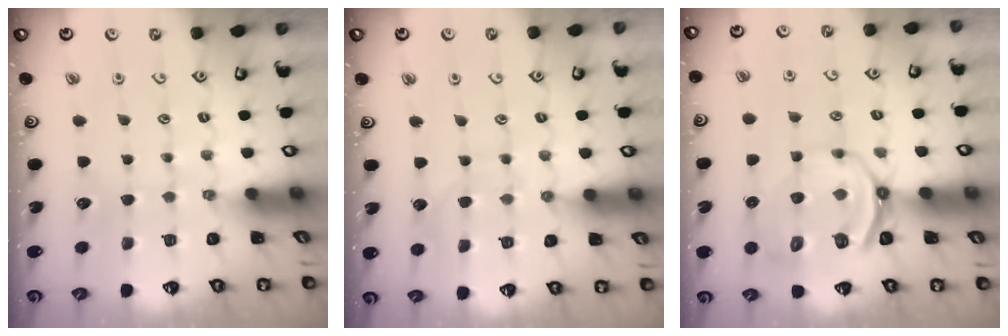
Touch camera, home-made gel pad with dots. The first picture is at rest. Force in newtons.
{"total": 6.4, "press": 6.4, "slide": 0.2}
{"total": 8.8, "press": 8.3, "slide": 3.0}